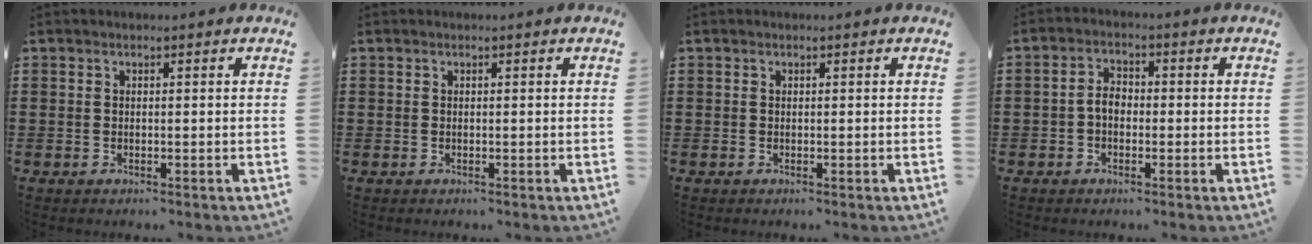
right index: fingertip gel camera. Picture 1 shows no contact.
{"total": 0.0}
{"total": 0.0}
{"total": 3.0, "force": [-0.7, 1.8, 2.3], "torque": [-0.058, -0.002, -0.019]}